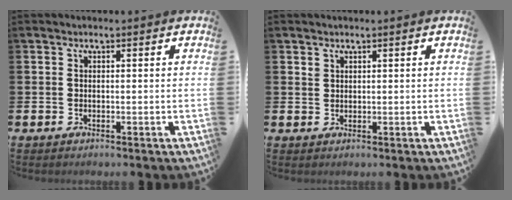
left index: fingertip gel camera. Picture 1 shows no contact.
{"total": 1.3, "force": [1.1, 0.7, 0.1], "torque": [0.008, -0.001, 0.018]}